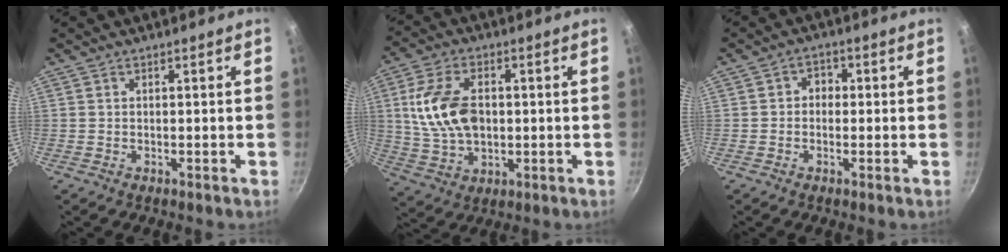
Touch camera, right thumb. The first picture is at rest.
{"total": 13.5, "force": [1.2, 8.6, 10.3], "torque": [-0.183, 0.001, 0.026]}
{"total": 2.7, "force": [-0.2, 2.4, 1.3], "torque": [-0.002, 0.008, -0.009]}